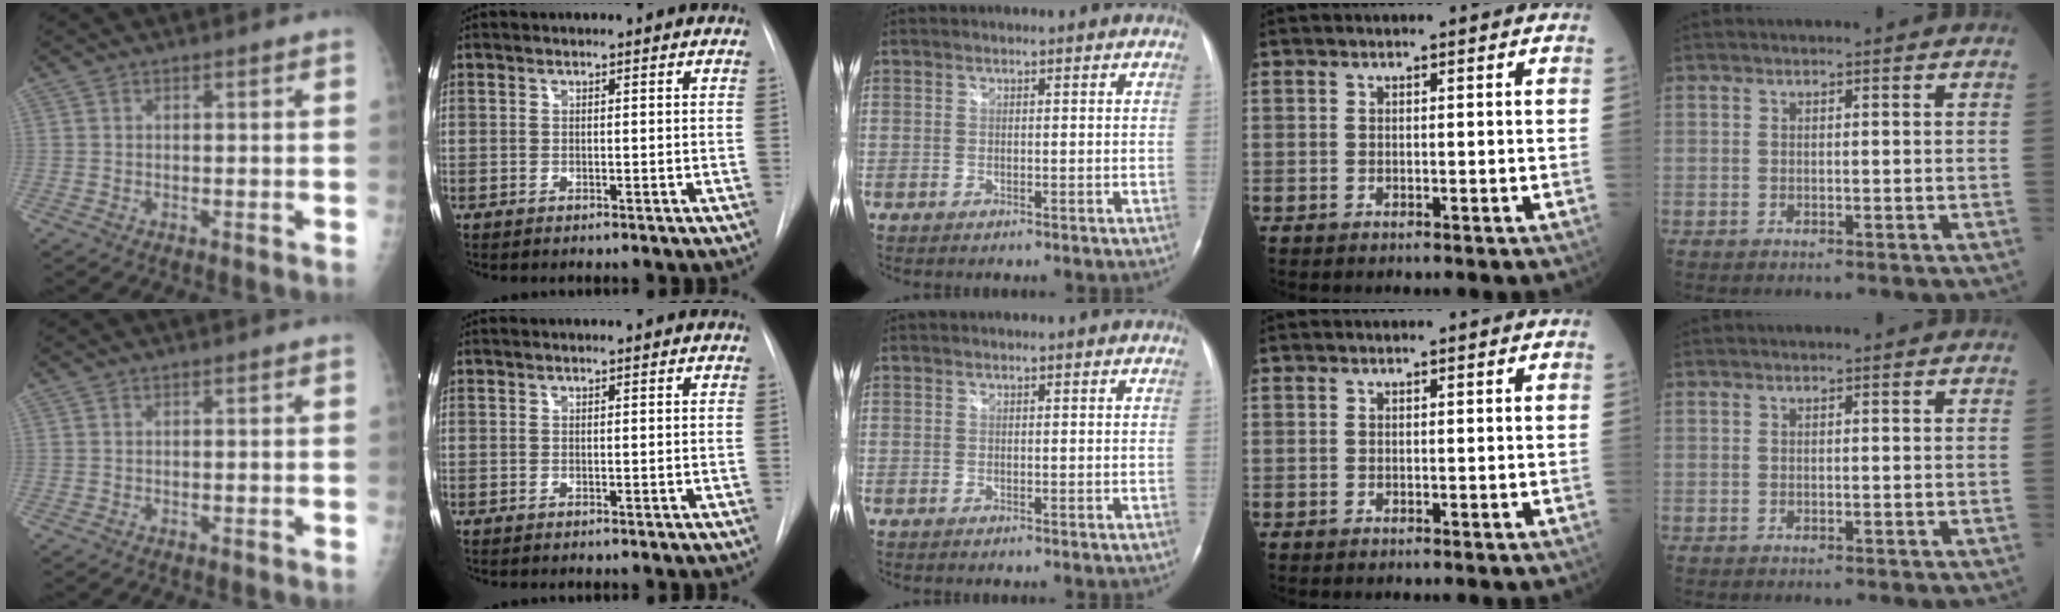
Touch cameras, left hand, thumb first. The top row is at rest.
{}